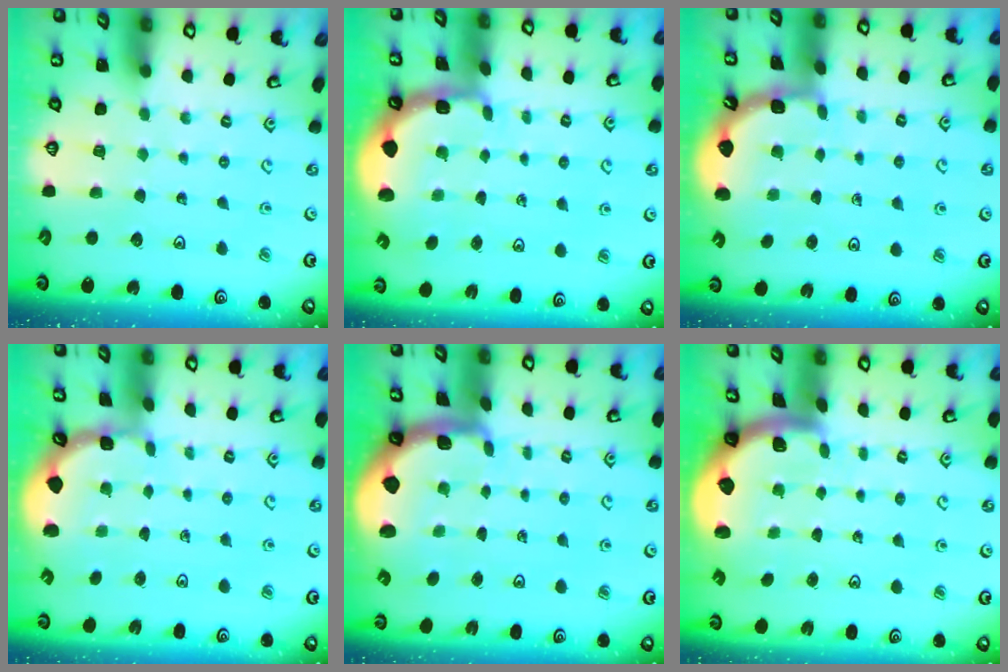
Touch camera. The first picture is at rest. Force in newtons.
{"total": 1.7, "press": 1.5, "slide": 0.7}
{"total": 1.9, "press": 1.9, "slide": 0.2}
{"total": 1.1, "press": 1.1, "slide": 0.1}
{"total": 1.7, "press": 1.7, "slide": 0.4}
{"total": 1.9, "press": 1.9, "slide": 0.3}